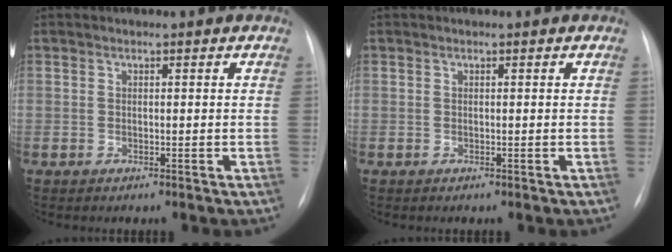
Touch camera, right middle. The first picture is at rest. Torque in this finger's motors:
{"motor_torque": [-0.22, -0.22, 0.00, 0.00]}